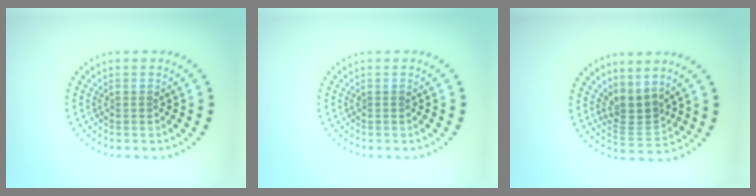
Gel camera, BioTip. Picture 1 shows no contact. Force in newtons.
{"total": 0.0}
{"total": 2.8, "press": 2.1, "slide": 1.9}